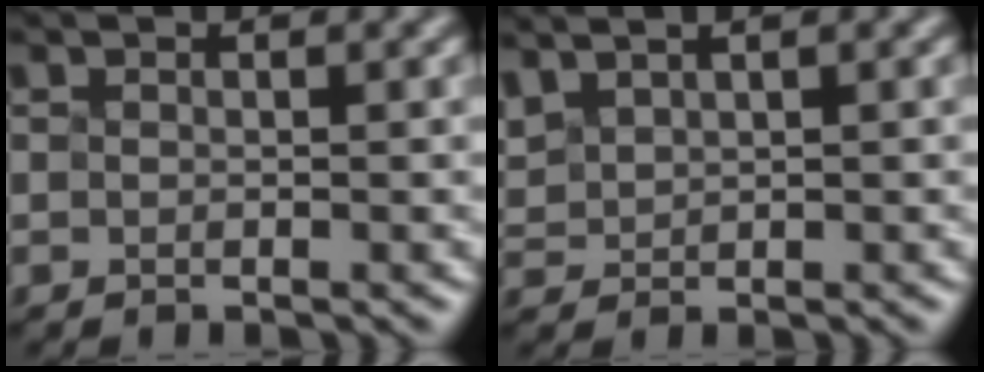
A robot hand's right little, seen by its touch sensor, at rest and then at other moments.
{"total": 2.0, "force": [1.9, 0.5, 0.6], "torque": [-0.040, 0.023, 0.054]}